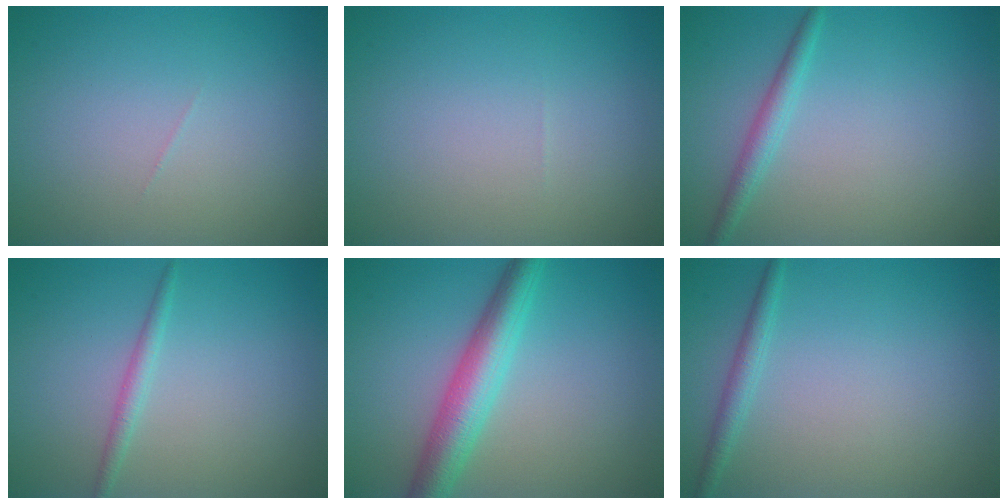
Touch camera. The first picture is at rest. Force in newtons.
{"total": 0.0}
{"total": 1.9, "press": 1.9, "slide": 0.2}
{"total": 1.3, "press": 1.3, "slide": 0.1}
{"total": 5.0, "press": 5.0, "slide": 0.1}
{"total": 1.5, "press": 1.5, "slide": 0.1}